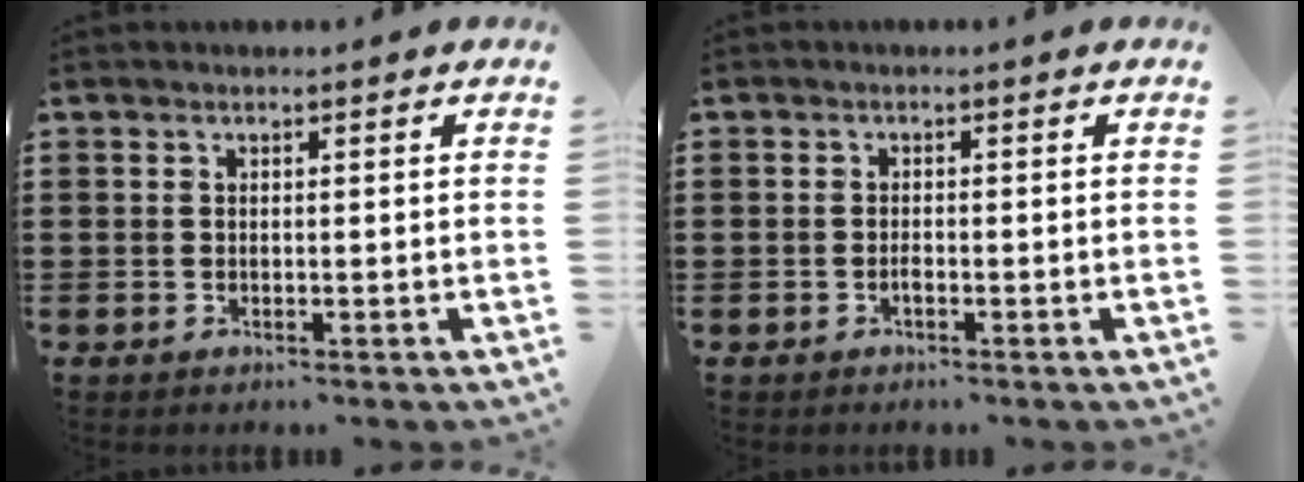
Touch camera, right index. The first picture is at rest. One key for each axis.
{"total": 1.0, "fx": -0.7, "fy": 0.3, "fz": 0.5, "tx": -0.013, "ty": -0.004, "tz": -0.013}